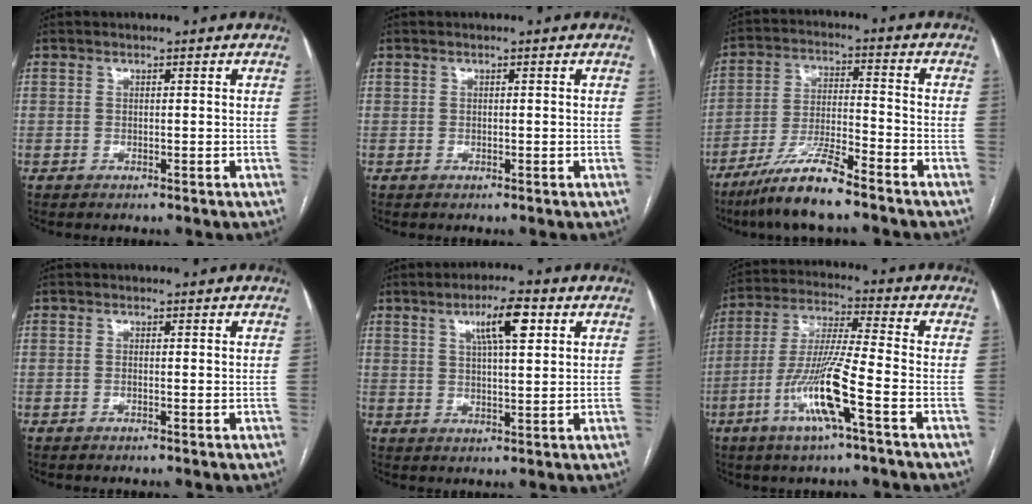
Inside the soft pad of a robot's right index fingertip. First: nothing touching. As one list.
[{"total": 0.0}, {"total": 10.3, "force": [-7.8, 0.5, 6.7], "torque": [-0.131, -0.023, -0.146]}, {"total": 0.0}, {"total": 7.2, "force": [3.2, 1.4, 6.3], "torque": [-0.110, 0.009, 0.053]}, {"total": 12.1, "force": [-4.9, -0.1, 11.1], "torque": [-0.225, -0.007, -0.097]}]